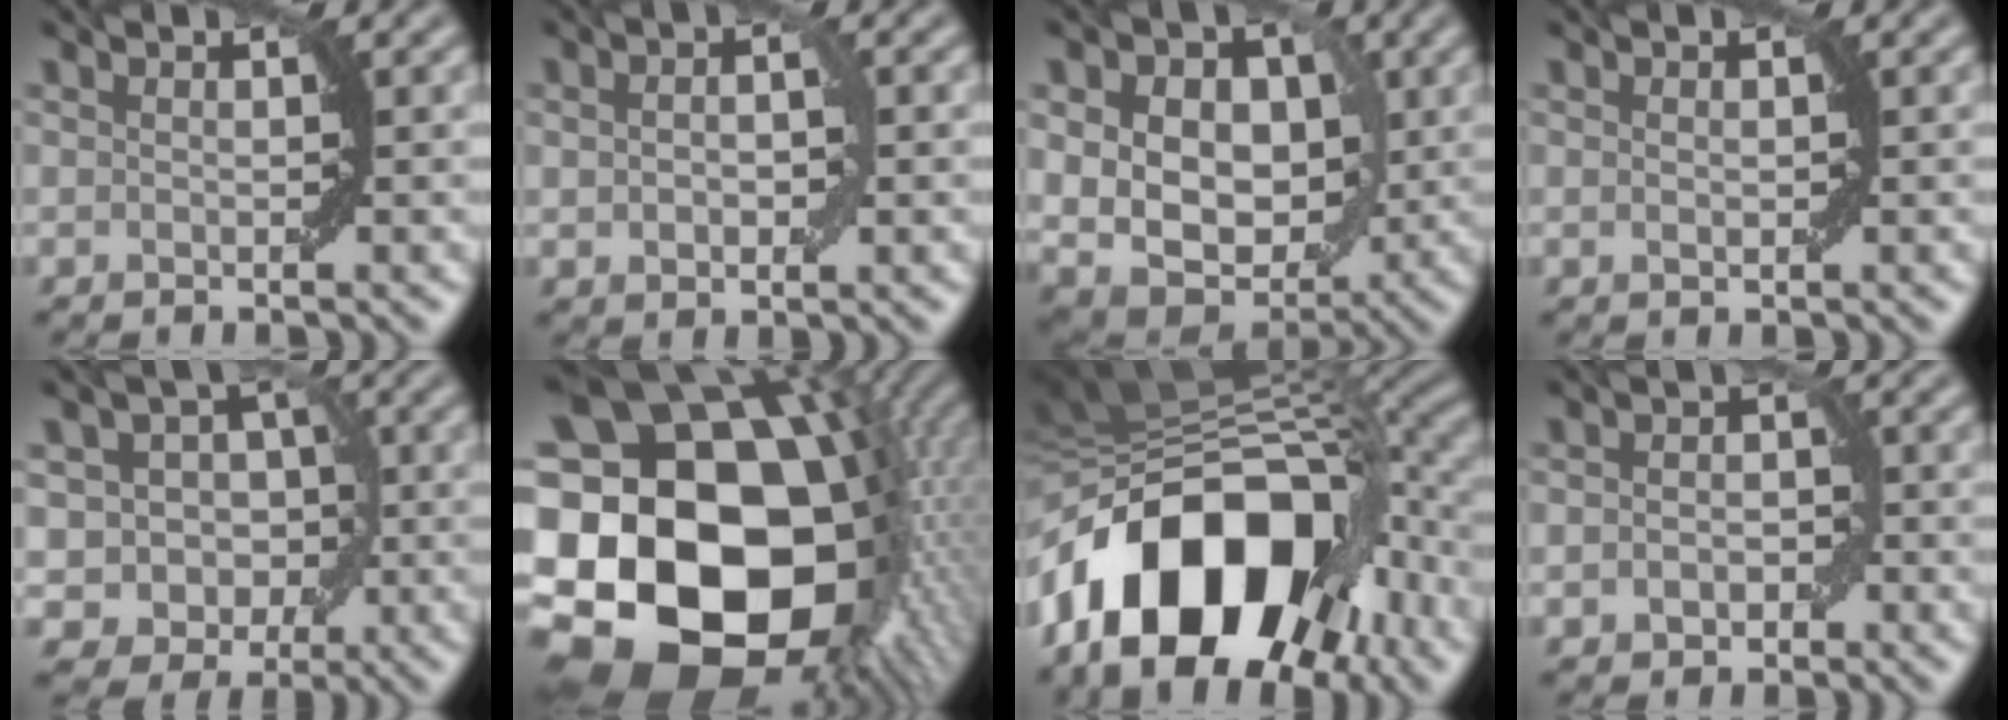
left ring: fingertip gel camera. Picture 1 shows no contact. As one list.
[{"total": 3.1, "force": [0.4, 1.7, 2.5], "torque": [-0.041, 0.004, 0.007]}, {"total": 13.5, "force": [3.1, 9.9, 8.7], "torque": [-0.103, 0.028, 0.040]}, {"total": 0.8, "force": [0.1, 0.5, 0.6], "torque": [-0.008, 0.002, 0.004]}, {"total": 5.8, "force": [0.0, 5.1, 2.8], "torque": [-0.014, 0.006, -0.019]}, {"total": 24.4, "force": [-2.1, 19.3, 14.7], "torque": [-0.287, -0.018, -0.058]}, {"total": 16.2, "force": [-6.6, 10.1, 10.8], "torque": [-0.164, -0.001, -0.108]}, {"total": 2.7, "force": [-0.7, 2.0, 1.7], "torque": [-0.010, -0.001, -0.015]}]